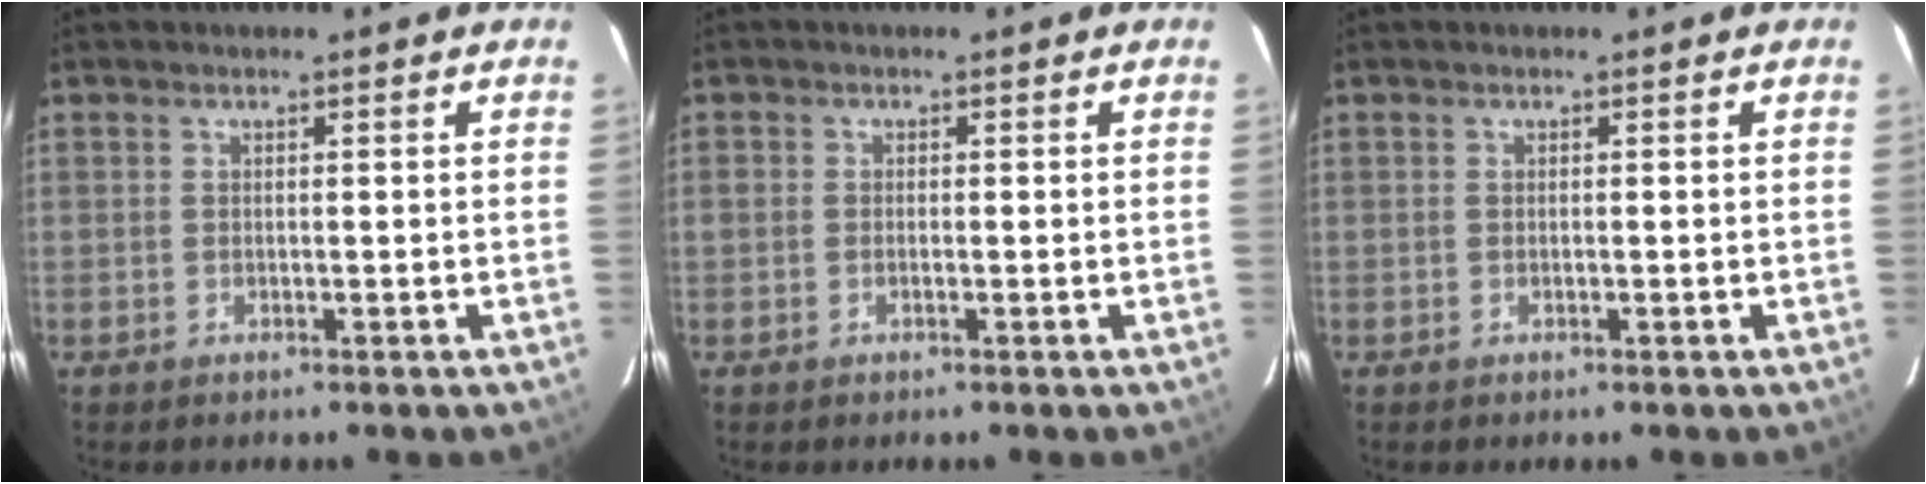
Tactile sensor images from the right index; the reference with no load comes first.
{"total": 1.2, "force": [-0.3, 0.8, 0.8], "torque": [-0.020, 0.003, -0.004]}
{"total": 0.0}